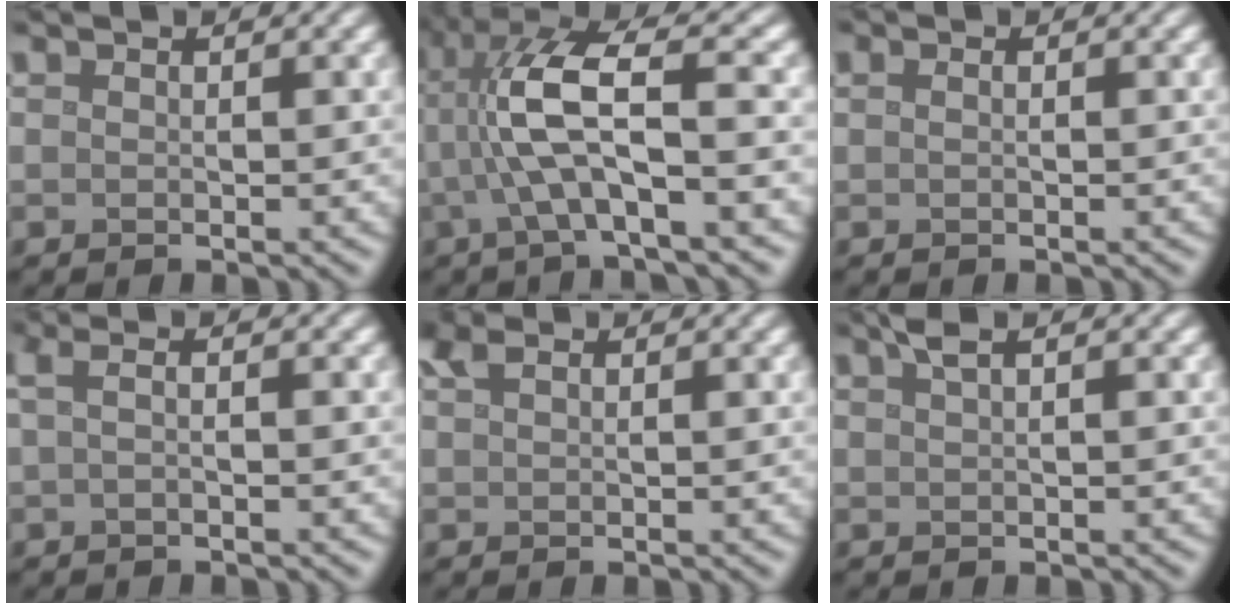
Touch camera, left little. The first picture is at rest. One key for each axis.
{"total": 7.6, "fx": -0.6, "fy": 1.8, "fz": 7.4, "tx": -0.152, "ty": 0.022, "tz": -0.017}
{"total": 1.0, "fx": 0.4, "fy": 0.5, "fz": 0.8, "tx": -0.011, "ty": -0.004, "tz": -0.002}
{"total": 2.0, "fx": 0.0, "fy": 0.5, "fz": 1.9, "tx": -0.039, "ty": 0.002, "tz": -0.004}
{"total": 1.5, "fx": 1.0, "fy": 0.5, "fz": 1.0, "tx": -0.021, "ty": 0.006, "tz": 0.018}
{"total": 1.7, "fx": 0.9, "fy": 0.5, "fz": 1.4, "tx": -0.022, "ty": 0.009, "tz": 0.014}